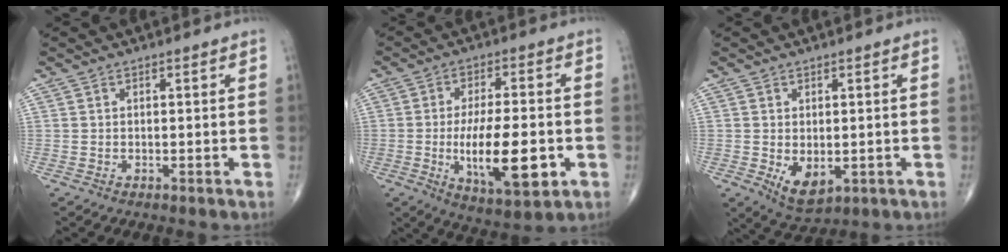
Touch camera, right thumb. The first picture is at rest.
{"total": 15.2, "force": [-3.3, 5.6, 13.7], "torque": [-0.217, 0.001, -0.045]}
{"total": 6.1, "force": [-1.1, 3.6, 4.8], "torque": [-0.070, -0.013, -0.006]}